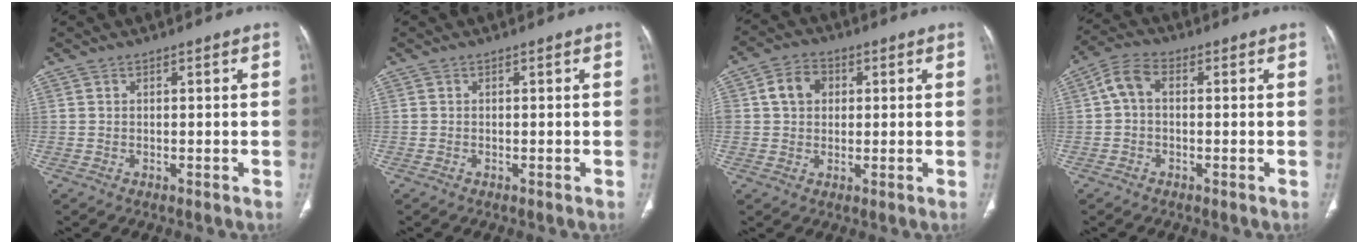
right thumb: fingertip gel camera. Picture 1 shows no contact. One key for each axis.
{"total": 0.0}
{"total": 6.7, "fx": 1.5, "fy": 5.3, "fz": 3.8, "tx": -0.050, "ty": 0.008, "tz": 0.021}
{"total": 5.0, "fx": 0.2, "fy": 3.2, "fz": 3.9, "tx": -0.072, "ty": 0.017, "tz": -0.006}